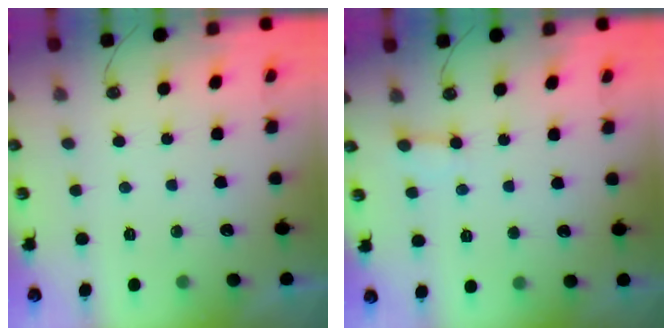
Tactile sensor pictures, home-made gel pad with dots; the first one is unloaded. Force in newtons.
{"total": 2.4, "press": 2.4, "slide": 0.1}